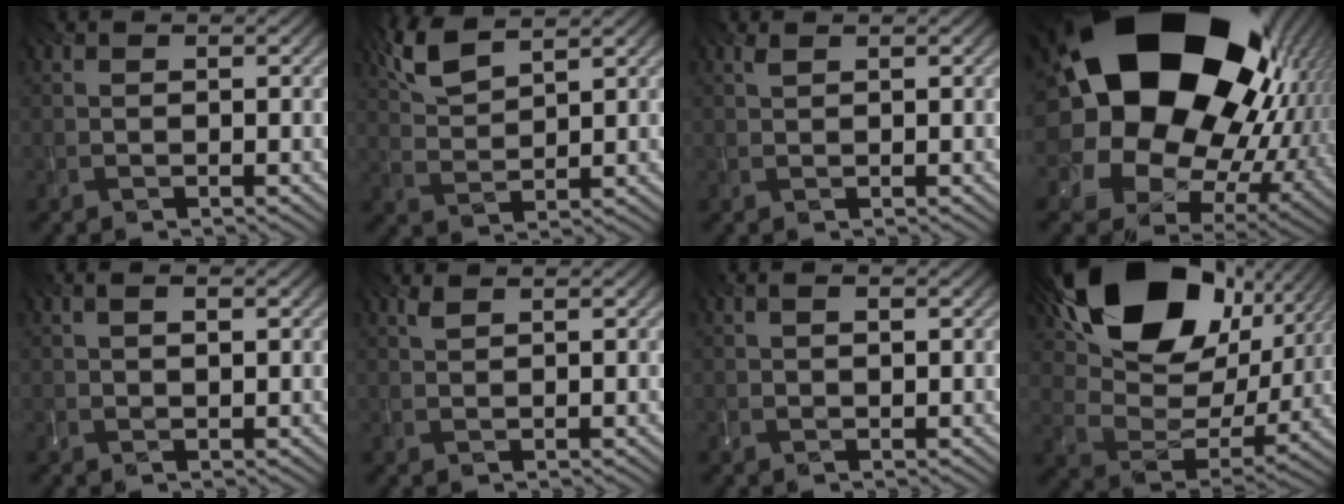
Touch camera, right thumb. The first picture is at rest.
{"total": 5.9, "force": [4.2, 1.7, 3.8], "torque": [-0.100, 0.010, 0.090]}
{"total": 0.7, "force": [0.5, 0.1, 0.5], "torque": [-0.014, 0.003, 0.012]}
{"total": 25.0, "force": [7.1, 18.4, 15.4], "torque": [-0.349, -0.021, 0.152]}
{"total": 1.7, "force": [0.6, 0.8, 1.4], "torque": [-0.029, 0.001, 0.011]}
{"total": 1.0, "force": [0.8, 0.2, 0.7], "torque": [-0.021, 0.003, 0.017]}
{"total": 1.4, "force": [0.4, 0.7, 1.2], "torque": [-0.024, 0.001, 0.008]}
{"total": 20.2, "force": [10.5, 12.8, 11.6], "torque": [-0.235, 0.010, 0.199]}